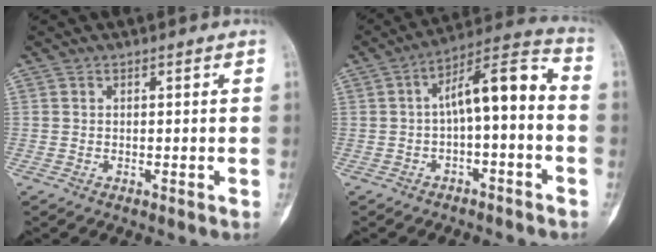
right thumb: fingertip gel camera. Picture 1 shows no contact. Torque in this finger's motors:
{"motor_torque": [0.14, 0.13, 0.41, -0.38, 0.15]}